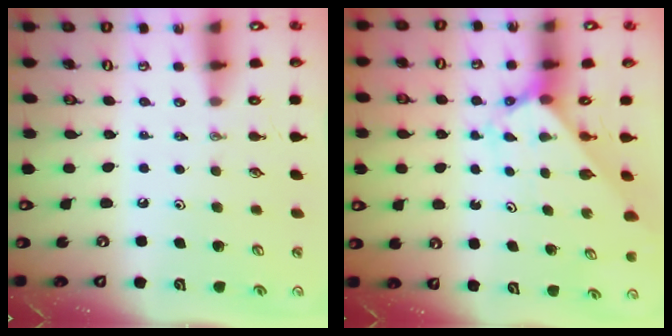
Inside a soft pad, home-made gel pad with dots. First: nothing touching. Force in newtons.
{"total": 2.2, "press": 2.2, "slide": 0.2}